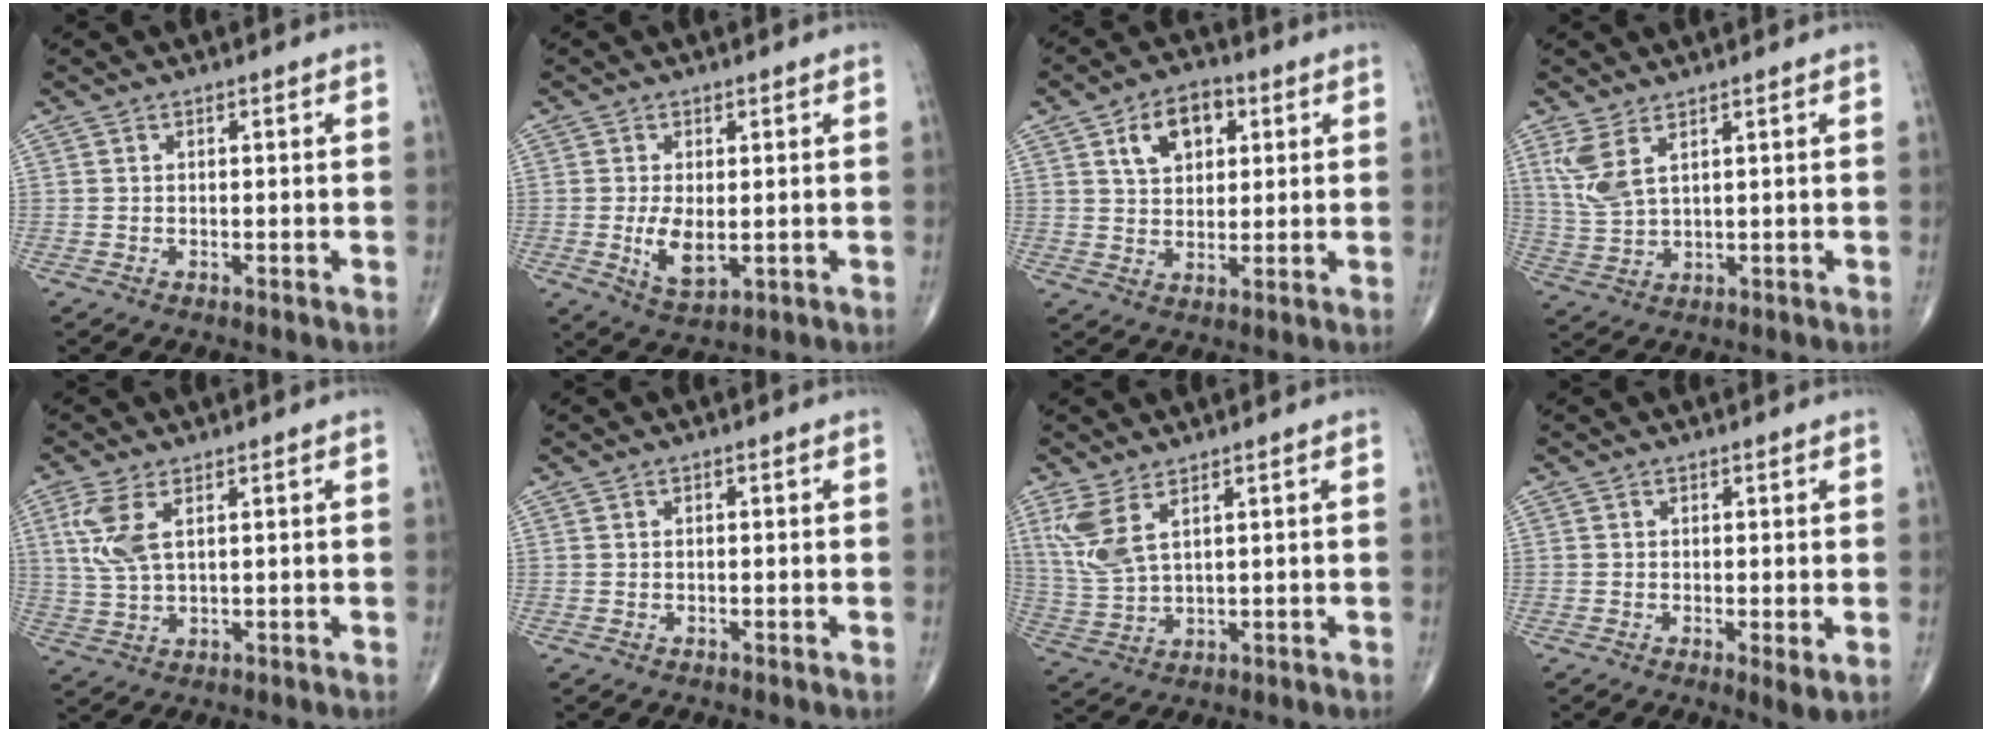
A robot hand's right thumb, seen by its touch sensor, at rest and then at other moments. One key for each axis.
{"total": 5.6, "fx": -0.5, "fy": 2.7, "fz": 4.9, "tx": -0.091, "ty": -0.015, "tz": 0.001}
{"total": 8.8, "fx": 3.4, "fy": 5.6, "fz": 5.8, "tx": -0.071, "ty": -0.004, "tz": 0.054}
{"total": 6.1, "fx": 3.1, "fy": 2.2, "fz": 4.7, "tx": -0.114, "ty": -0.012, "tz": 0.075}
{"total": 6.4, "fx": 2.4, "fy": 2.6, "fz": 5.4, "tx": -0.135, "ty": -0.003, "tz": 0.055}
{"total": 0.0}
{"total": 7.1, "fx": 3.6, "fy": 2.4, "fz": 5.6, "tx": -0.136, "ty": -0.014, "tz": 0.087}
{"total": 2.4, "fx": -0.3, "fy": 0.5, "fz": 2.3, "tx": -0.041, "ty": -0.011, "tz": -0.007}